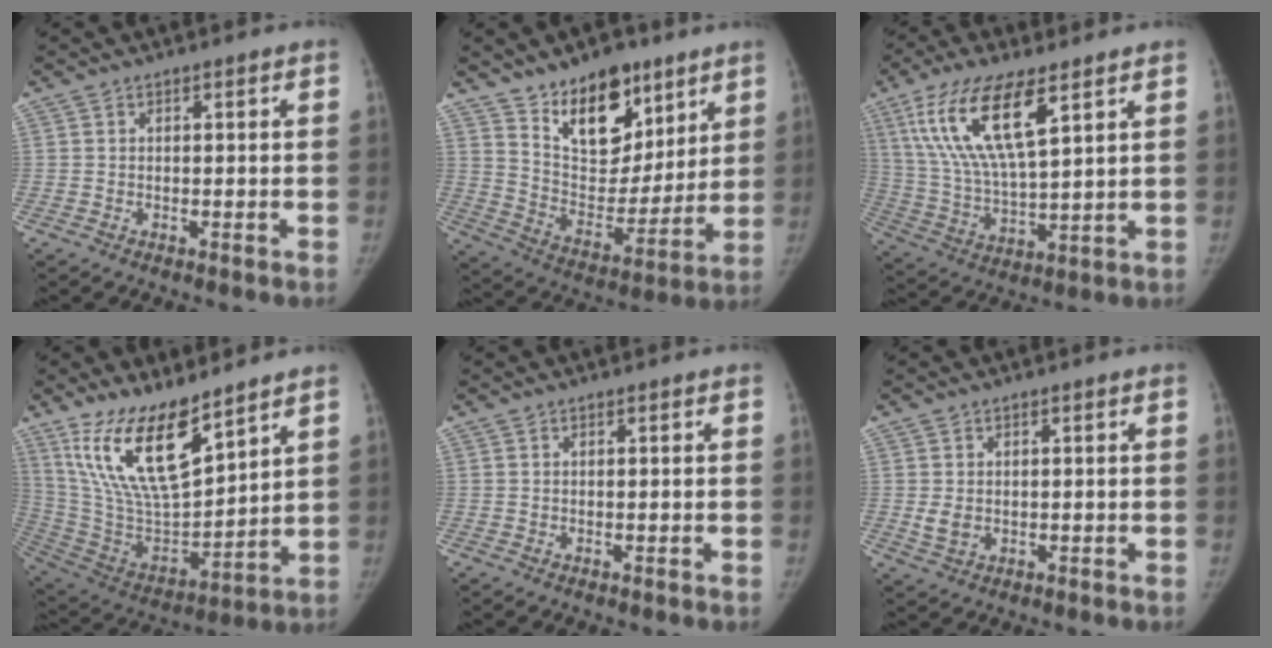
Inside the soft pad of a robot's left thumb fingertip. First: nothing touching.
{"total": 17.9, "force": [11.5, 10.1, 9.4], "torque": [-0.090, -0.080, 0.202]}
{"total": 16.6, "force": [8.1, 5.2, 13.5], "torque": [-0.267, -0.026, 0.159]}
{"total": 19.3, "force": [12.6, 6.8, 13.0], "torque": [-0.214, -0.070, 0.253]}
{"total": 0.0}
{"total": 2.8, "force": [0.1, 2.2, 1.8], "torque": [-0.029, -0.006, 0.009]}